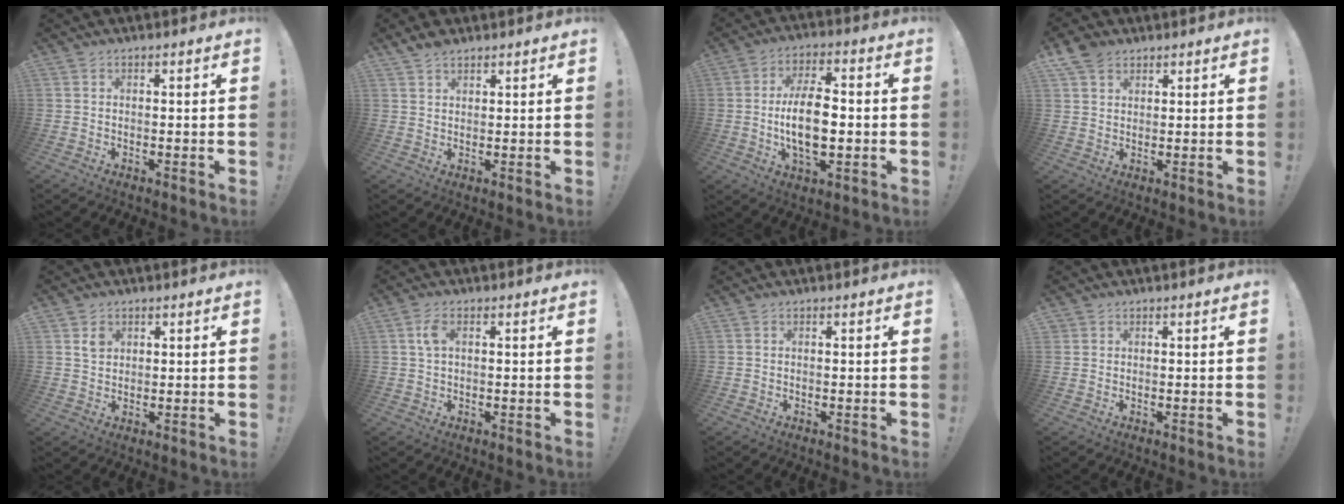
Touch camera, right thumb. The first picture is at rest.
{"total": 3.5, "force": [2.9, 1.5, 1.3], "torque": [-0.017, -0.017, 0.054]}
{"total": 13.5, "force": [-1.3, 6.7, 11.7], "torque": [-0.212, 0.000, -0.031]}
{"total": 5.7, "force": [3.7, 3.8, 2.0], "torque": [-0.033, -0.012, 0.071]}
{"total": 3.3, "force": [1.9, 2.6, 0.9], "torque": [-0.001, -0.011, 0.032]}
{"total": 3.8, "force": [0.9, 1.9, 3.2], "torque": [-0.049, 0.001, 0.013]}
{"total": 0.0}
{"total": 0.9, "force": [0.6, 0.7, 0.0], "torque": [-0.001, 0.000, 0.012]}